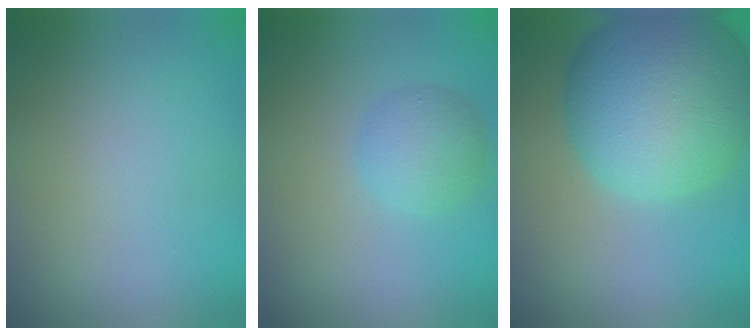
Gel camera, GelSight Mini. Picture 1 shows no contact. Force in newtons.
{"total": 2.7, "press": 2.7, "slide": 0.1}
{"total": 13.1, "press": 13.1, "slide": 0.3}